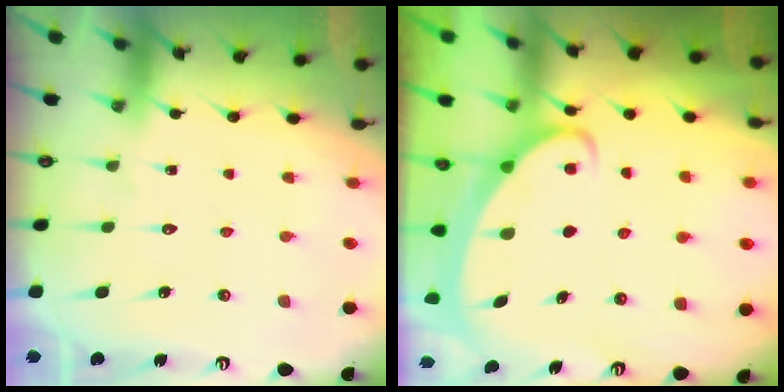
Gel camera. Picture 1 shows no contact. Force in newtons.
{"total": 2.2, "press": 2.2, "slide": 0.3}